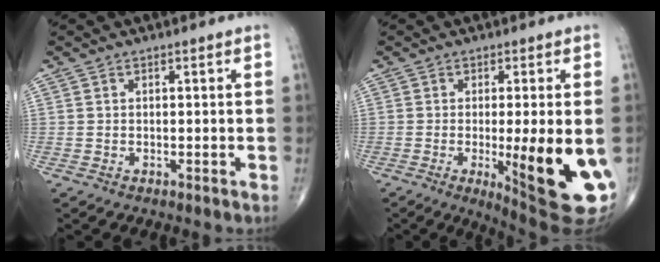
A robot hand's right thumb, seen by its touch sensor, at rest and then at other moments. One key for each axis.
{"total": 16.2, "fx": -3.4, "fy": 3.3, "fz": 15.4, "tx": -0.172, "ty": -0.027, "tz": -0.032}